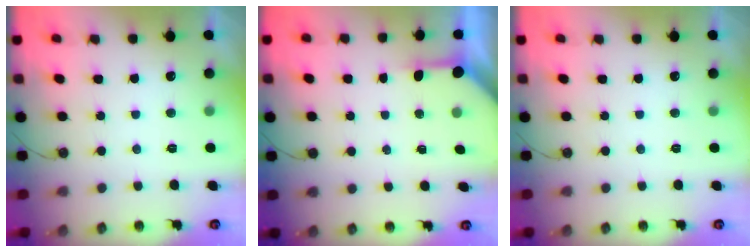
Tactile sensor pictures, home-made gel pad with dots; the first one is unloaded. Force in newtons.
{"total": 3.2, "press": 3.2, "slide": 0.4}
{"total": 0.0}